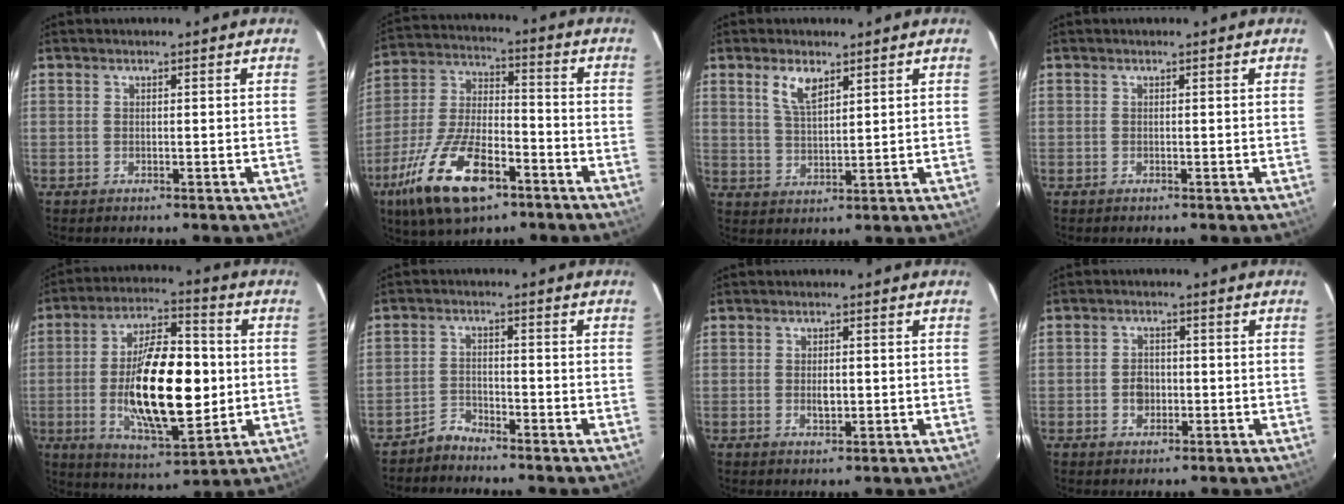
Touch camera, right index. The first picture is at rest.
{"total": 19.1, "force": [-10.5, 7.8, 13.9], "torque": [-0.293, -0.024, -0.190]}
{"total": 5.4, "force": [3.1, 2.2, 3.8], "torque": [-0.071, 0.003, 0.063]}
{"total": 0.0}
{"total": 20.5, "force": [-1.5, 8.0, 18.8], "torque": [-0.333, 0.001, -0.016]}
{"total": 3.0, "force": [-2.9, 0.8, -0.2], "torque": [0.001, 0.007, -0.058]}
{"total": 2.6, "force": [-0.2, 1.4, 2.1], "torque": [-0.036, -0.001, -0.002]}
{"total": 3.3, "force": [-0.7, 2.8, 1.6], "torque": [-0.029, 0.007, -0.010]}